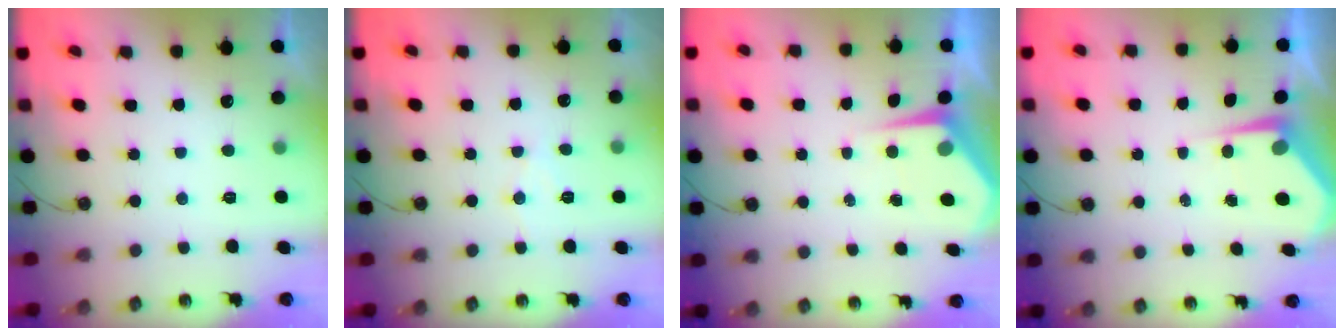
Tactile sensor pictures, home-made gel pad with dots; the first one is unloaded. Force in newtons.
{"total": 6.4, "press": 6.4, "slide": 0.1}
{"total": 4.4, "press": 4.3, "slide": 0.5}
{"total": 4.4, "press": 4.4, "slide": 0.4}